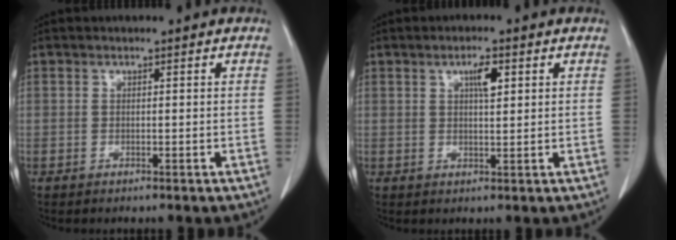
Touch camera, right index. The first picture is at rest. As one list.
[{"total": 3.2, "force": [1.3, 0.8, 2.8], "torque": [-0.048, 0.000, 0.021]}]